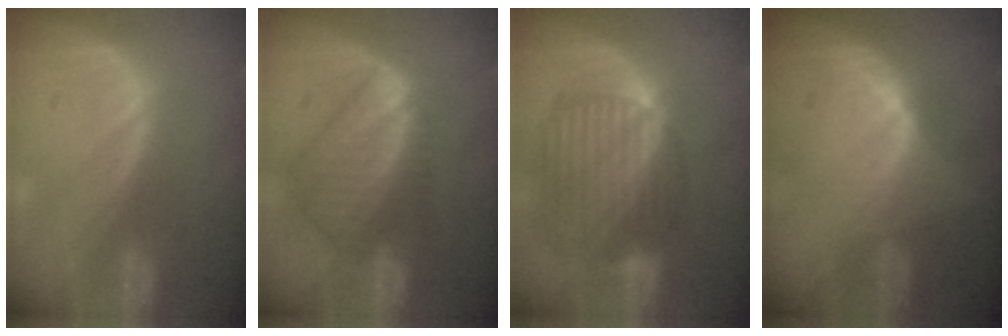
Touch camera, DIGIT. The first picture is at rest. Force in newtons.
{"total": 9.0, "press": 7.7, "slide": 4.6}
{"total": 10.5, "press": 8.8, "slide": 5.6}
{"total": 6.5, "press": 6.2, "slide": 1.8}